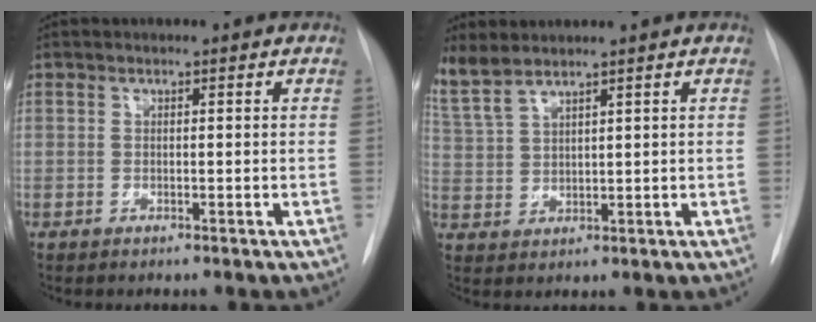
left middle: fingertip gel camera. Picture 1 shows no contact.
{"total": 7.3, "force": [6.5, 1.2, 3.2], "torque": [-0.089, 0.009, 0.148]}